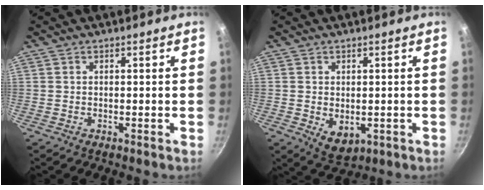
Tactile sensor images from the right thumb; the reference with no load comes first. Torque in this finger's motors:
{"motor_torque": [-0.14, 0.17, -0.36, 0.05, 0.13]}